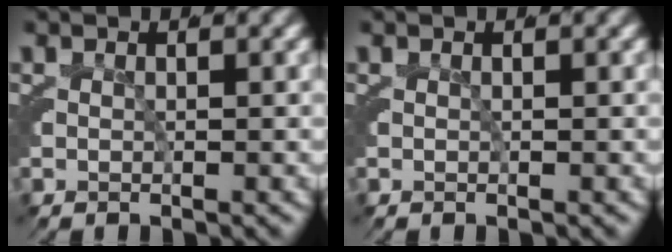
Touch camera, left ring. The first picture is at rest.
{"total": 0.0}